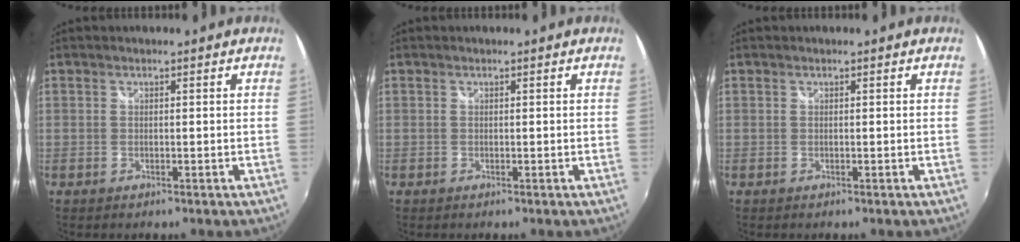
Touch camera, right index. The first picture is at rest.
{"total": 0.0}
{"total": 0.0}